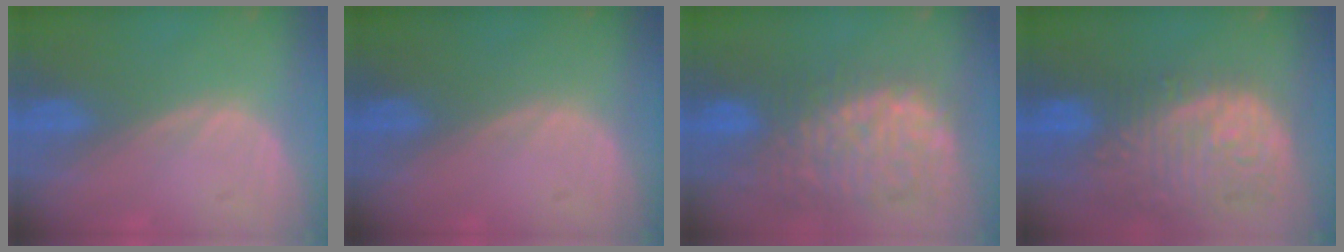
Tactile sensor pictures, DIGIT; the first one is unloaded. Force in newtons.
{"total": 0.0}
{"total": 11.8, "press": 10.6, "slide": 5.2}
{"total": 13.7, "press": 11.4, "slide": 7.6}